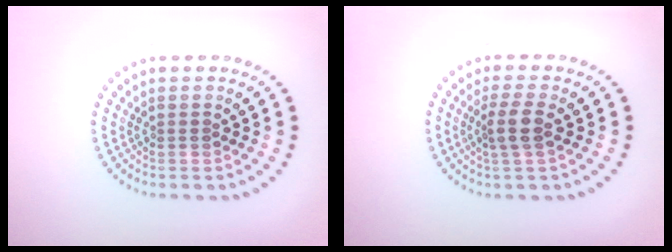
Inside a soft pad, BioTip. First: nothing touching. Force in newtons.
{"total": 2.2, "press": 1.9, "slide": 1.1}